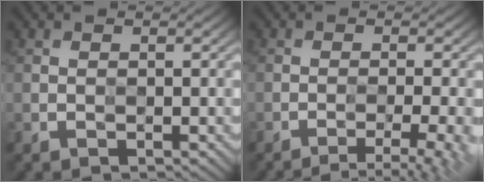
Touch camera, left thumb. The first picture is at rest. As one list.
[{"total": 6.2, "force": [-3.8, 1.2, 4.8], "torque": [-0.065, 0.002, -0.053]}]